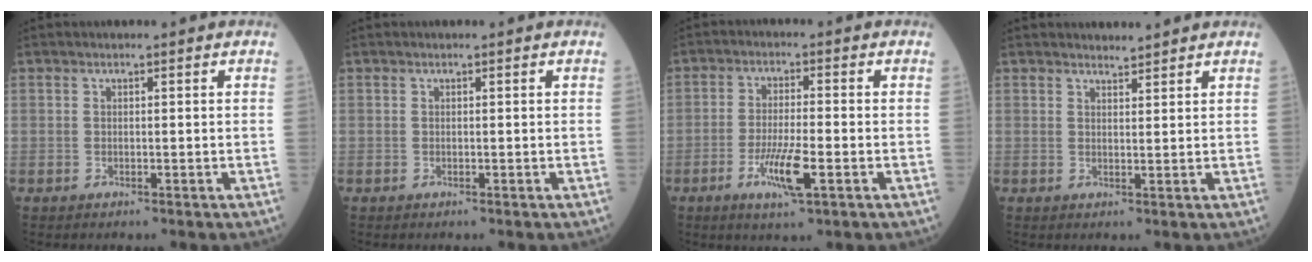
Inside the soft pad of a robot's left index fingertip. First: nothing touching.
{"total": 0.0}
{"total": 6.5, "force": [-2.7, 0.7, 5.9], "torque": [-0.118, -0.010, -0.048]}
{"total": 1.9, "force": [1.9, 0.1, -0.1], "torque": [-0.007, 0.005, 0.032]}